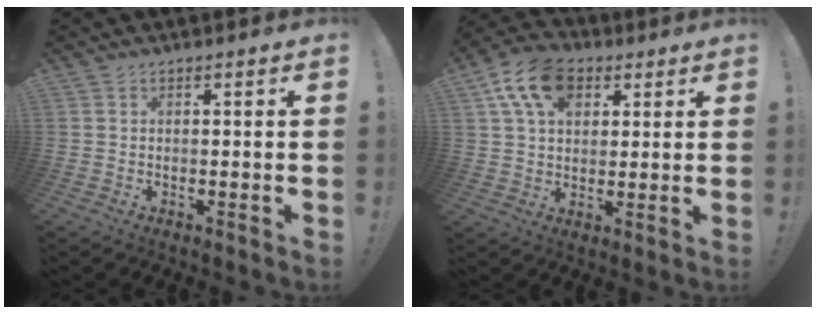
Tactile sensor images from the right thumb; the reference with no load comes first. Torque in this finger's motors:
{"motor_torque": [0.14, 0.36, 0.10, 0.03, 0.36]}